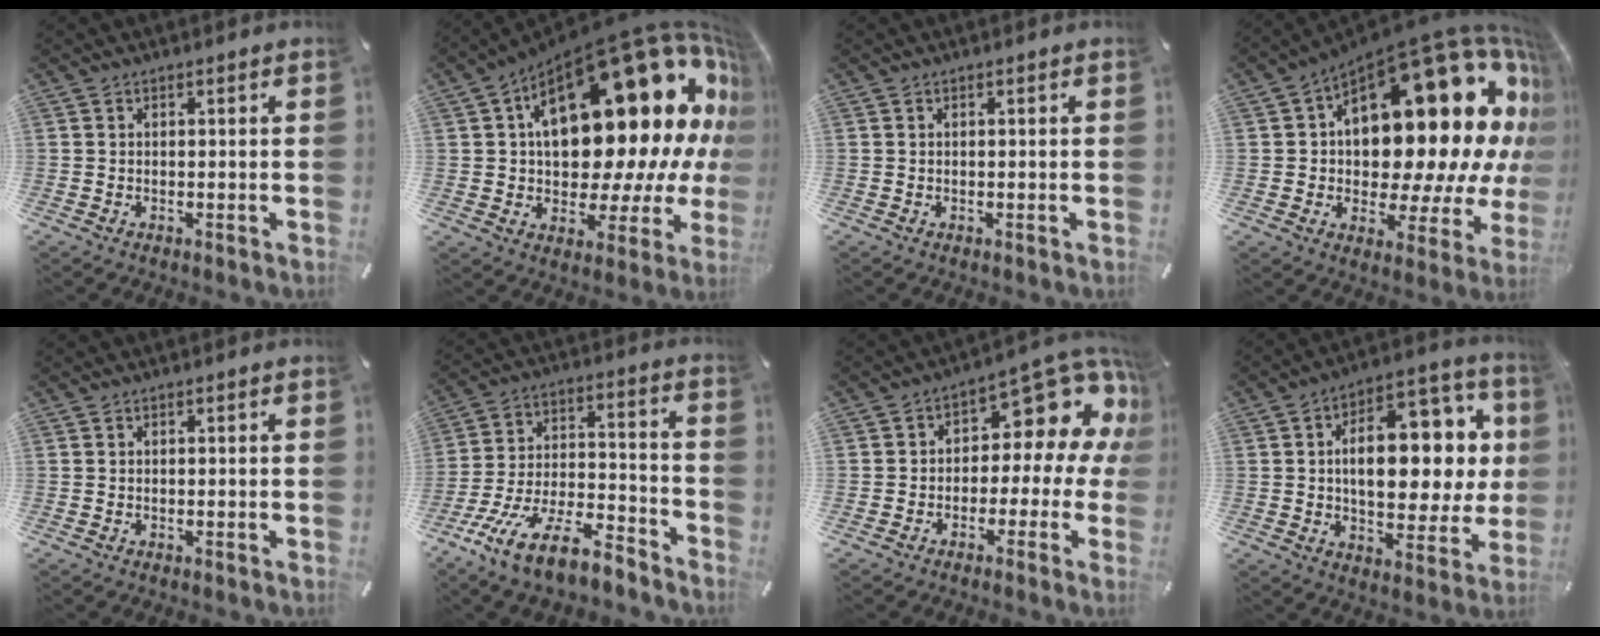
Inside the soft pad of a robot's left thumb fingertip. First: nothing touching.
{"total": 34.3, "force": [10.6, 16.8, 27.9], "torque": [-0.413, -0.112, 0.199]}
{"total": 0.0}
{"total": 31.8, "force": [10.2, 16.5, 25.1], "torque": [-0.350, -0.106, 0.193]}
{"total": 0.0}
{"total": 16.2, "force": [-11.6, 5.6, 9.8], "torque": [-0.173, 0.056, -0.202]}
{"total": 9.0, "force": [2.1, 6.0, 6.4], "torque": [-0.064, -0.019, 0.031]}
{"total": 19.3, "force": [3.7, 10.8, 15.6], "torque": [-0.228, -0.013, 0.062]}